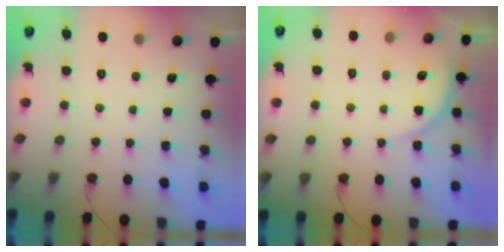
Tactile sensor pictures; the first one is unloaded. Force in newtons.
{"total": 5.8, "press": 5.8, "slide": 0.3}